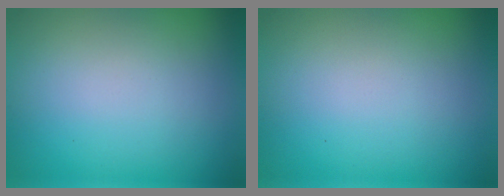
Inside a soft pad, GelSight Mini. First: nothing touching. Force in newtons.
{"total": 0.0}